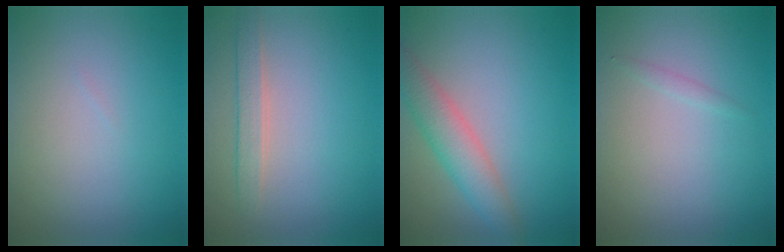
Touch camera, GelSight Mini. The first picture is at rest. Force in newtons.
{"total": 1.9, "press": 1.9, "slide": 0.1}
{"total": 3.8, "press": 3.8, "slide": 0.2}
{"total": 0.5, "press": 0.5, "slide": 0.0}